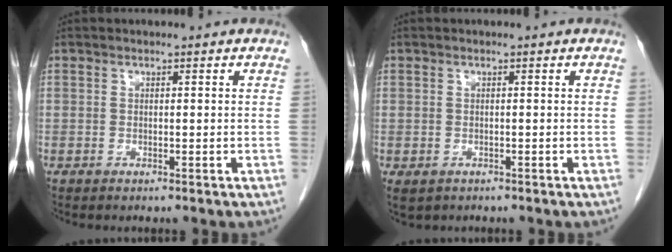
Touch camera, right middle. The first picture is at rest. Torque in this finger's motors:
{"motor_torque": [0.32, -0.21, 0.05, 0.01]}